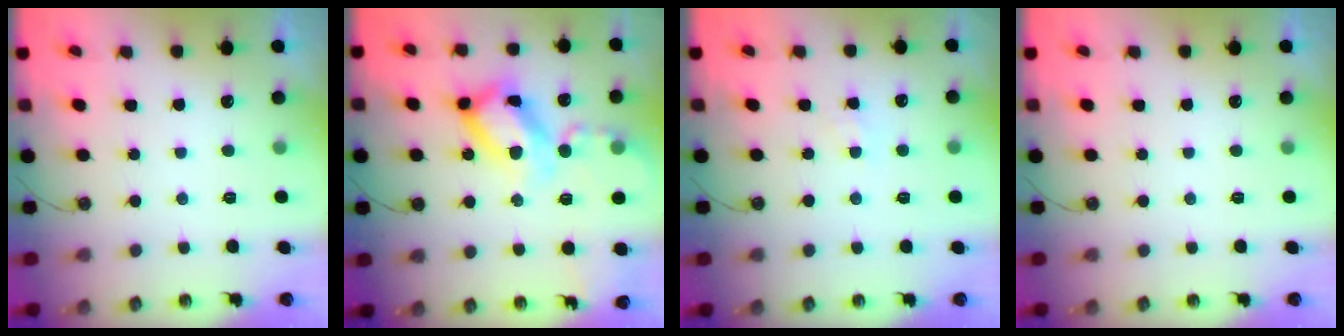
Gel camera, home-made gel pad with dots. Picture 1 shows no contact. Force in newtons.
{"total": 22.1, "press": 22.0, "slide": 2.1}
{"total": 4.4, "press": 4.4, "slide": 0.6}
{"total": 0.0}